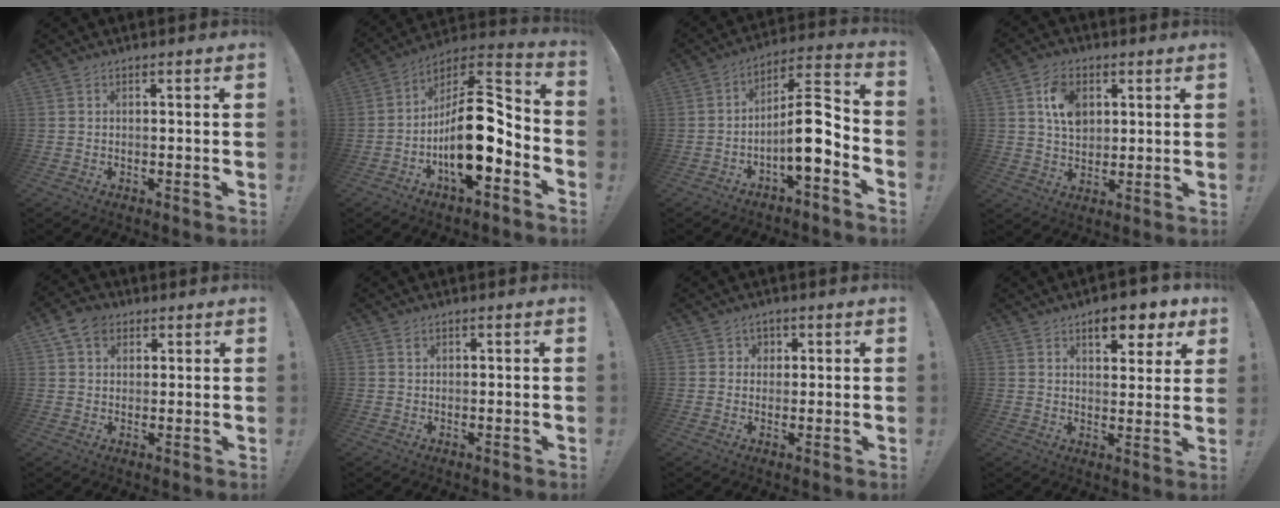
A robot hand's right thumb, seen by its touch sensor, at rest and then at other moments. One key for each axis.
{"total": 19.0, "fx": -4.4, "fy": 8.7, "fz": 16.3, "tx": -0.278, "ty": 0.021, "tz": -0.065}
{"total": 12.8, "fx": -3.6, "fy": 4.4, "fz": 11.4, "tx": -0.175, "ty": 0.020, "tz": -0.056}
{"total": 9.9, "fx": 3.5, "fy": 7.2, "fz": 5.8, "tx": -0.086, "ty": -0.002, "tz": 0.067}
{"total": 7.2, "fx": 3.5, "fy": 5.3, "fz": 3.4, "tx": -0.058, "ty": -0.003, "tz": 0.068}
{"total": 0.9, "fx": 0.5, "fy": 0.6, "fz": 0.4, "tx": -0.001, "ty": -0.002, "tz": 0.009}
{"total": 2.7, "fx": 0.8, "fy": 2.5, "fz": 0.4, "tx": 0.002, "ty": -0.006, "tz": 0.012}
{"total": 8.7, "fx": 5.4, "fy": 3.6, "fz": 5.7, "tx": -0.062, "ty": -0.035, "tz": 0.090}